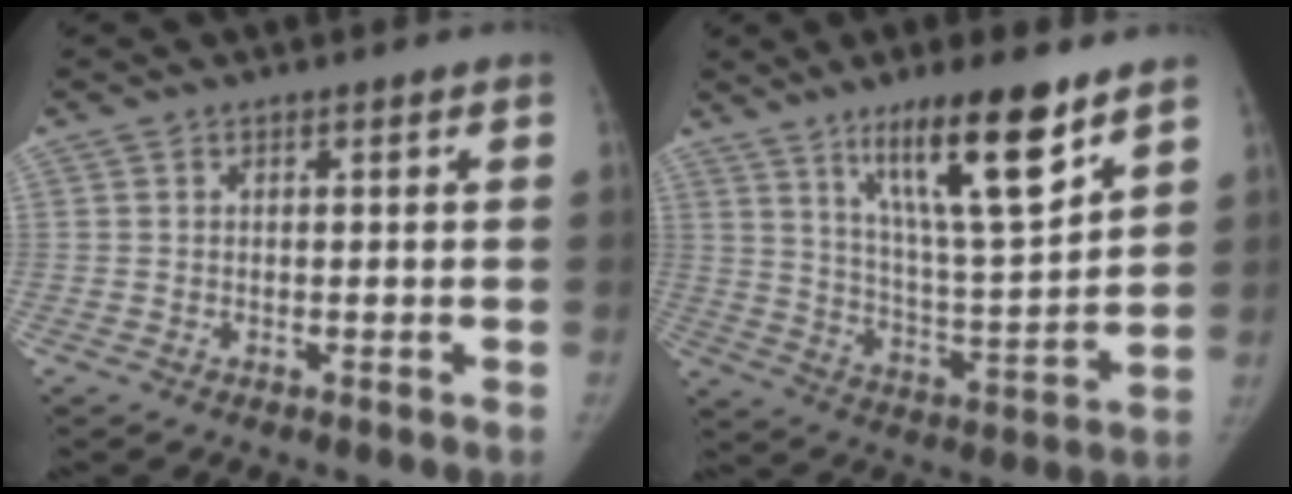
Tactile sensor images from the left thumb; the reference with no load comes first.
{"total": 17.4, "force": [10.8, 3.0, 13.2], "torque": [-0.203, -0.064, 0.191]}